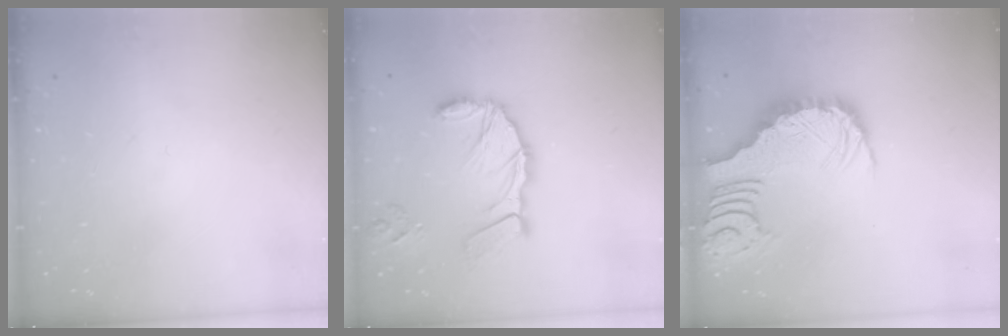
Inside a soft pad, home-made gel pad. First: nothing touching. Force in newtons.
{"total": 14.2, "press": 14.1, "slide": 1.6}
{"total": 3.4, "press": 3.3, "slide": 0.5}